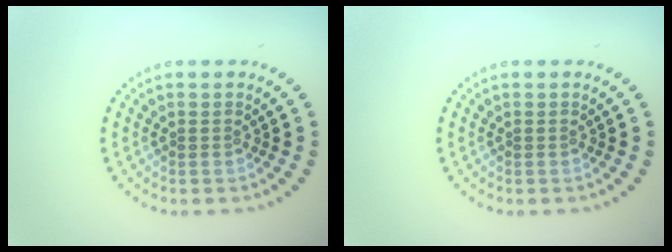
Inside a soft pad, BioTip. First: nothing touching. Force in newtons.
{"total": 0.0}